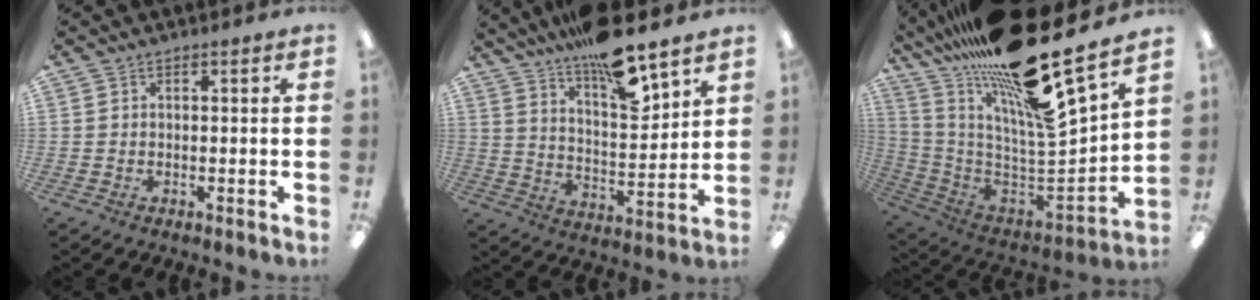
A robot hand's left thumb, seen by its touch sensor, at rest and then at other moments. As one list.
[{"total": 14.5, "force": [12.1, 2.7, 7.5], "torque": [-0.125, -0.085, 0.207]}, {"total": 23.6, "force": [16.3, 3.4, 16.7], "torque": [-0.267, -0.141, 0.261]}]